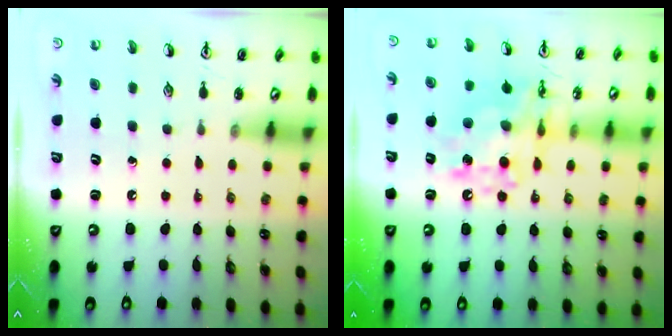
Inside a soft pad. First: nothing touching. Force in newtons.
{"total": 12.8, "press": 12.7, "slide": 1.4}